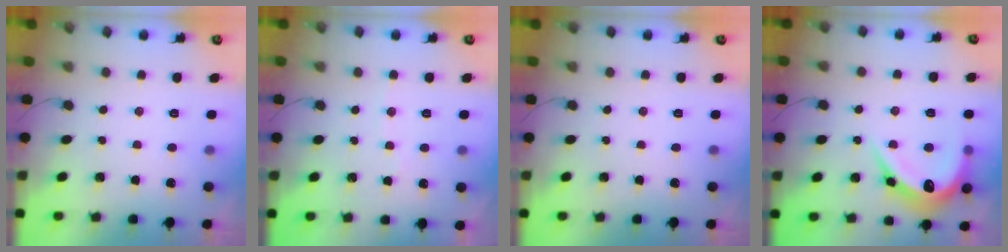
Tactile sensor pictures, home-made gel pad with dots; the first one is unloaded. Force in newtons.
{"total": 2.0, "press": 2.0, "slide": 0.3}
{"total": 0.0}
{"total": 15.0, "press": 15.0, "slide": 0.3}